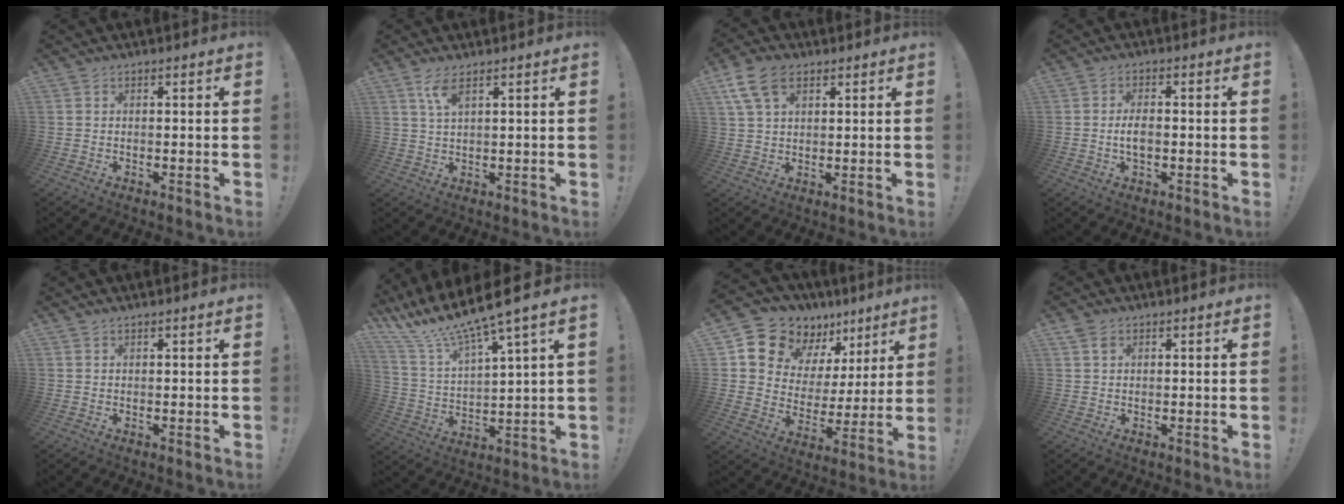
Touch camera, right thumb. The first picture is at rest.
{"total": 4.5, "force": [2.7, 0.9, 3.4], "torque": [-0.074, -0.005, 0.047]}
{"total": 10.2, "force": [5.0, 5.8, 6.8], "torque": [-0.134, -0.002, 0.098]}
{"total": 4.3, "force": [-0.8, 2.1, 3.6], "torque": [-0.078, 0.003, -0.018]}
{"total": 0.7, "force": [0.6, -0.1, 0.3], "torque": [-0.005, -0.001, 0.011]}
{"total": 14.3, "force": [12.0, 1.4, 7.6], "torque": [-0.163, -0.092, 0.206]}
{"total": 14.3, "force": [11.3, 7.9, 3.6], "torque": [-0.078, -0.083, 0.217]}
{"total": 2.1, "force": [1.3, 1.2, 1.1], "torque": [-0.017, -0.002, 0.023]}